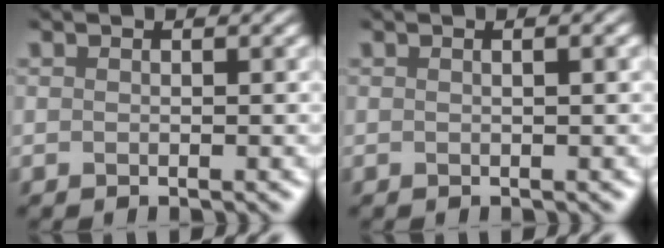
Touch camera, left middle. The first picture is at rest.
{"total": 2.2, "force": [0.8, 1.2, 1.6], "torque": [0.004, 0.011, -0.012]}